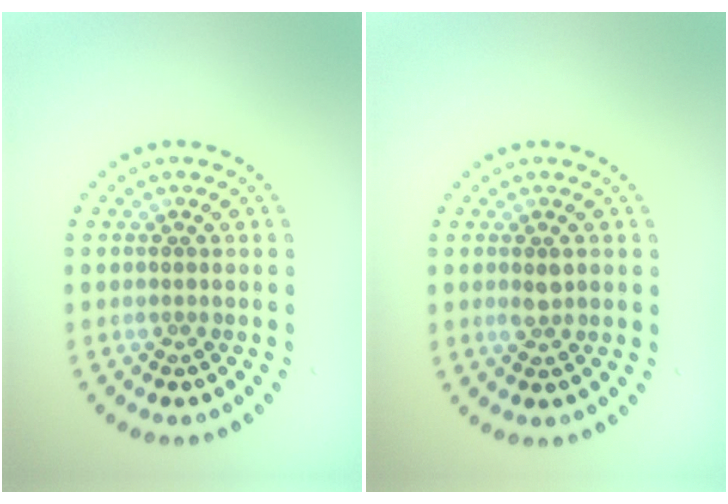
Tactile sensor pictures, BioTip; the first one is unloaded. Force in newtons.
{"total": 1.3, "press": 1.3, "slide": 0.2}